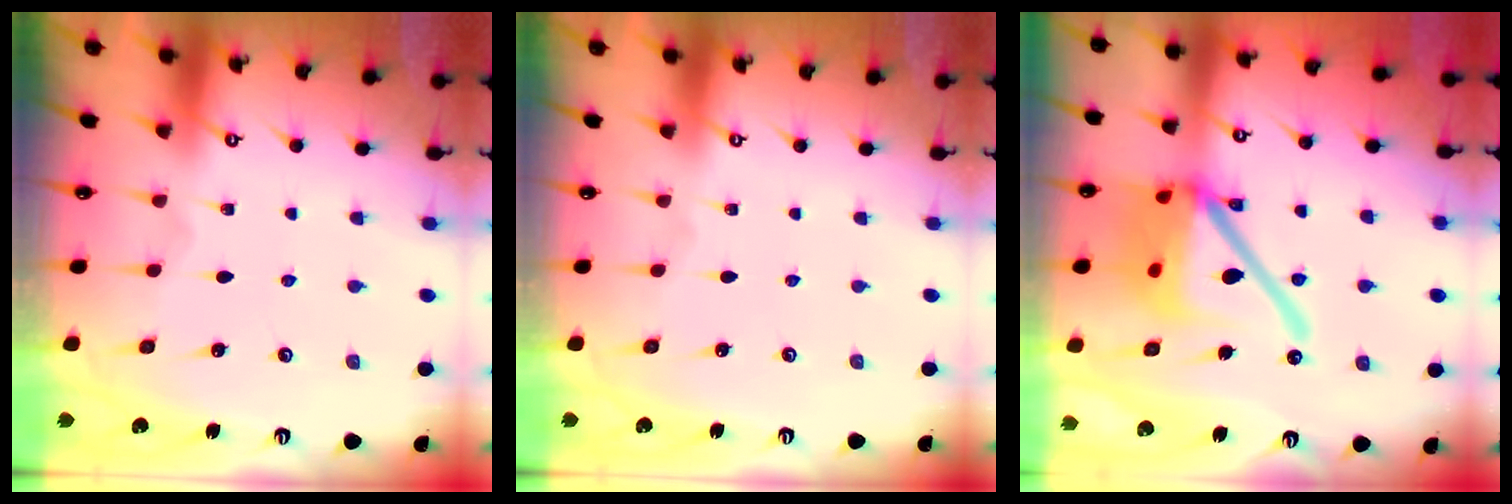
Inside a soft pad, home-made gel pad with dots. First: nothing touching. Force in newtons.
{"total": 0.0}
{"total": 20.7, "press": 20.6, "slide": 2.6}